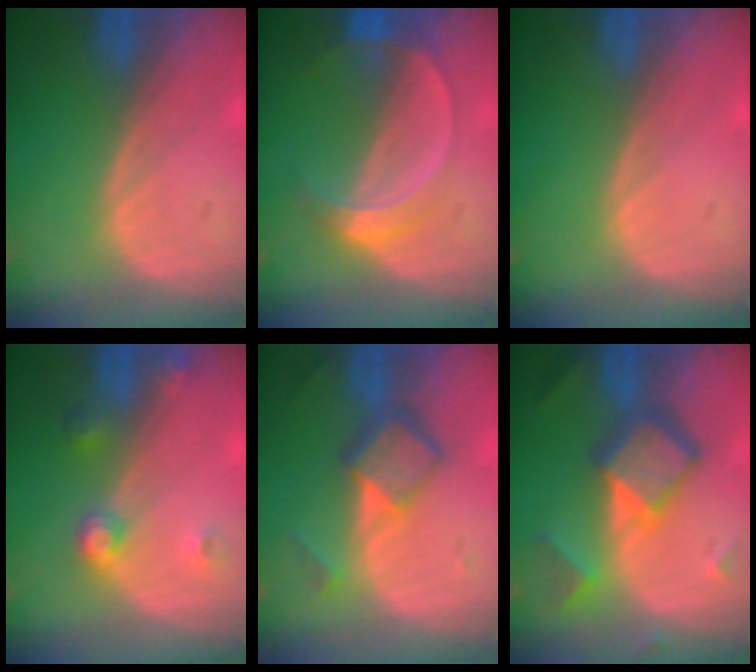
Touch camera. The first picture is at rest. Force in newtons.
{"total": 5.1, "press": 4.6, "slide": 2.1}
{"total": 0.0}
{"total": 3.8, "press": 3.5, "slide": 1.5}
{"total": 6.0, "press": 5.1, "slide": 3.1}
{"total": 7.7, "press": 7.7, "slide": 0.5}